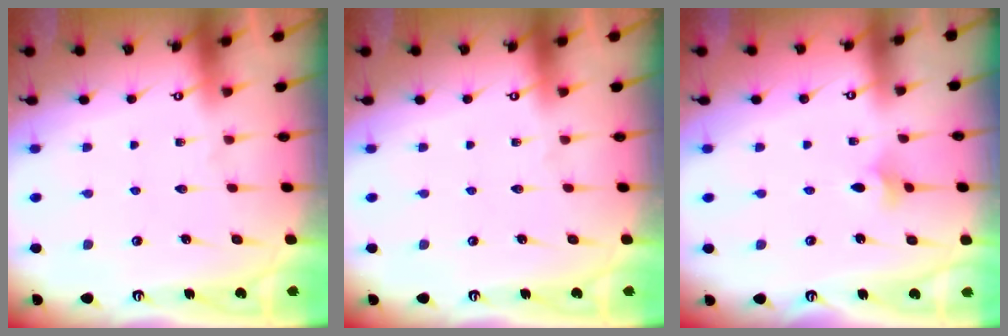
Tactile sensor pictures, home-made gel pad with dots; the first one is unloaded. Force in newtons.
{"total": 0.0}
{"total": 2.7, "press": 2.6, "slide": 0.7}